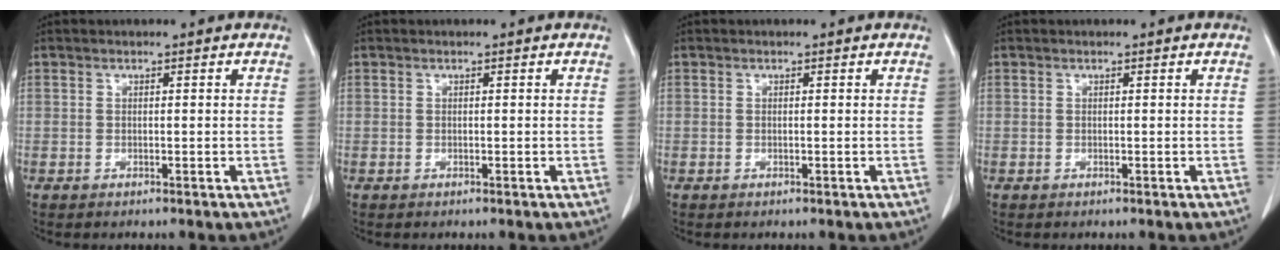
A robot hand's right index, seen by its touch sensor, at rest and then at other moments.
{"total": 0.0}
{"total": 0.0}
{"total": 0.0}